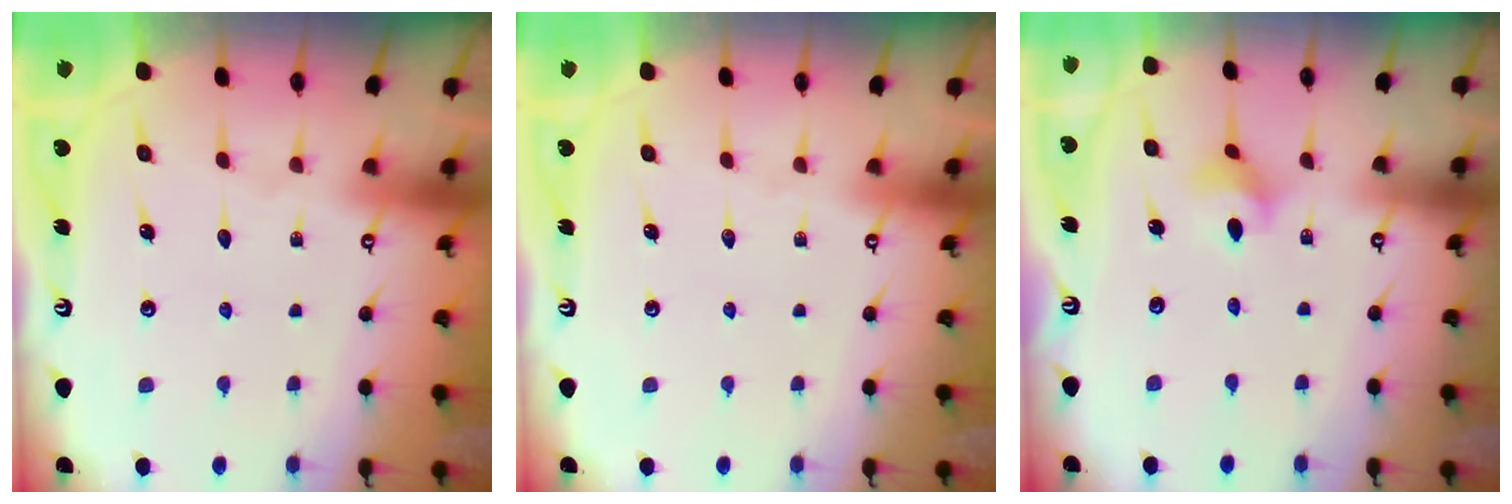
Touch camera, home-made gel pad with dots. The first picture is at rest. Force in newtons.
{"total": 0.0}
{"total": 3.9, "press": 3.8, "slide": 0.8}